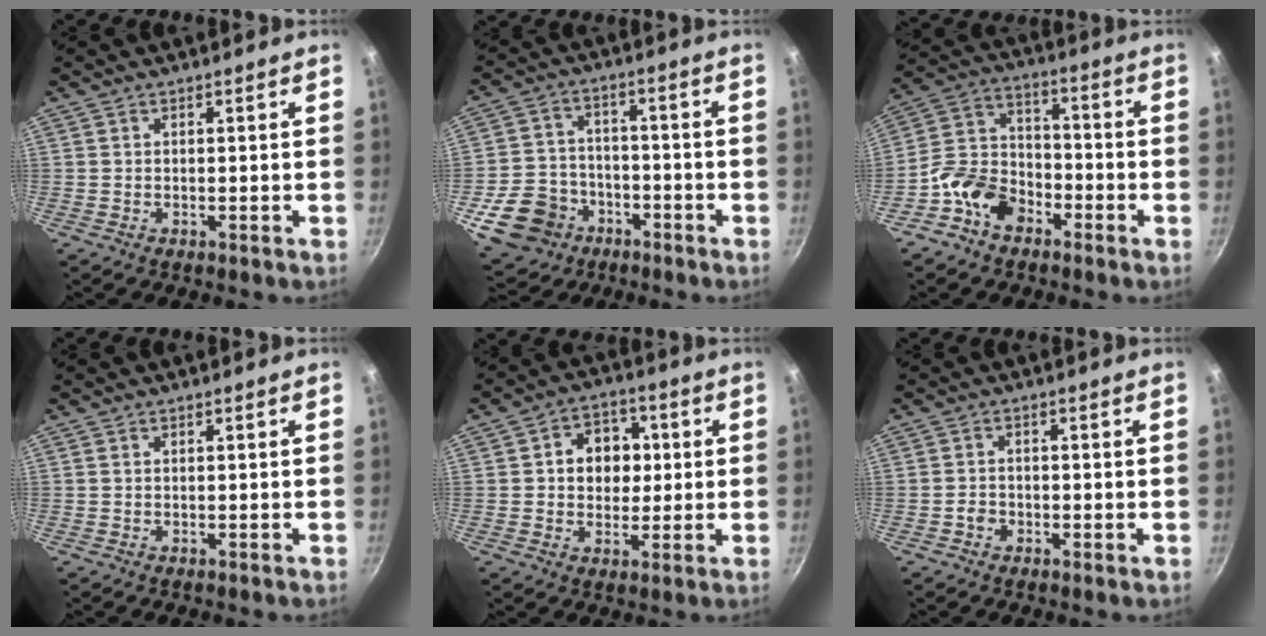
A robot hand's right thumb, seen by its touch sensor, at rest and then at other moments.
{"total": 13.5, "force": [-6.2, 10.5, 5.7], "torque": [-0.086, 0.039, -0.100]}
{"total": 10.8, "force": [-6.0, 7.5, 5.1], "torque": [-0.068, 0.056, -0.132]}
{"total": 0.0}
{"total": 9.6, "force": [1.3, 7.8, 5.4], "torque": [-0.039, 0.006, 0.012]}
{"total": 1.8, "force": [-0.8, 1.4, 0.7], "torque": [-0.009, 0.009, -0.016]}